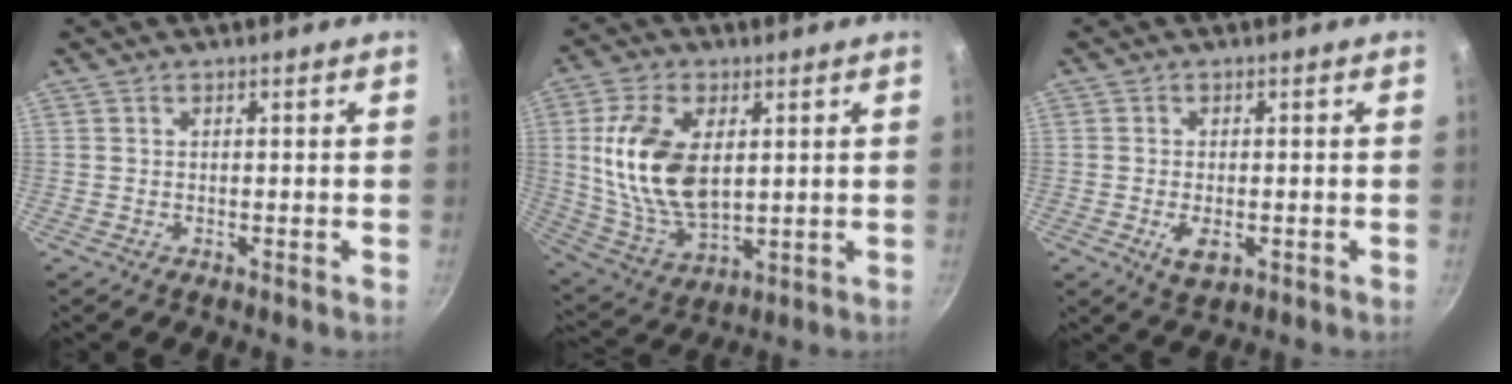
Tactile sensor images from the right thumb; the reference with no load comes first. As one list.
[{"total": 16.3, "force": [2.9, 9.5, 12.9], "torque": [-0.238, -0.018, 0.068]}, {"total": 4.2, "force": [-1.1, 2.3, 3.4], "torque": [-0.056, -0.003, -0.014]}]